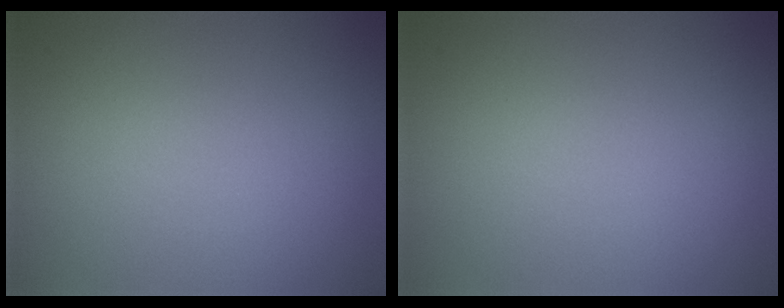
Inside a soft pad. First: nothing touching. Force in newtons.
{"total": 0.0}